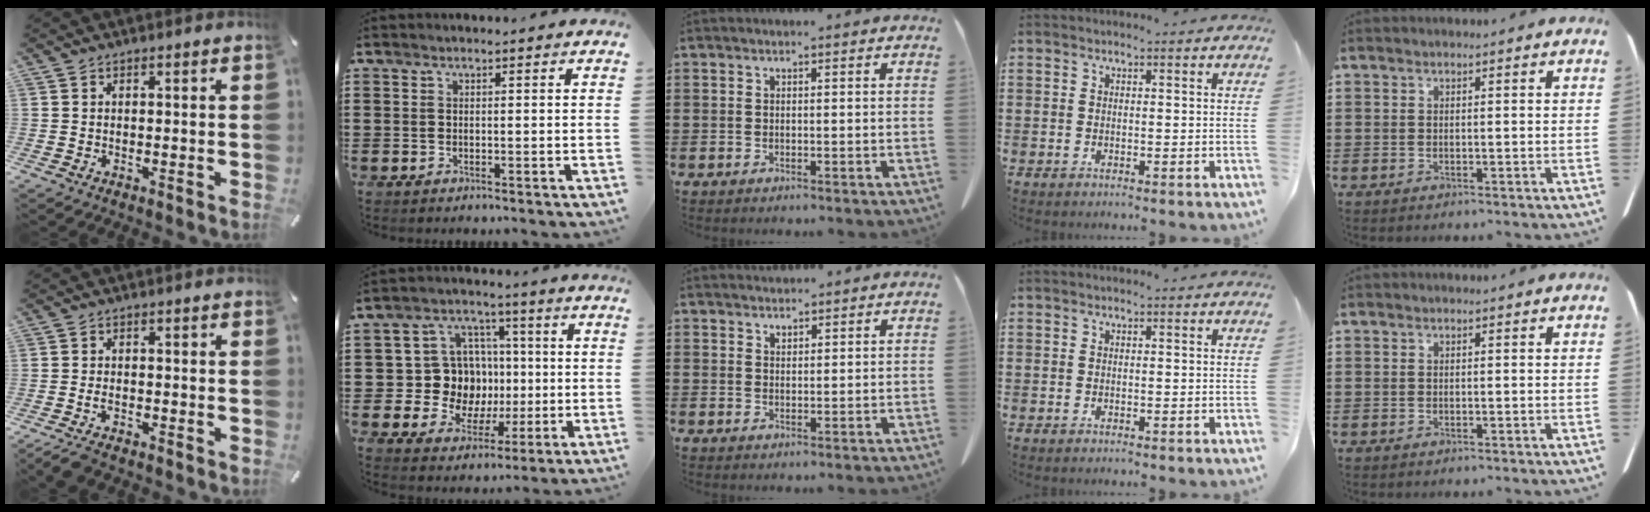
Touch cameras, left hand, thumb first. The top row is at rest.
{"thumb": {"total": 3.0, "force": [-2.1, 1.2, 1.8], "torque": [-0.051, 0.004, -0.046]}, "index": {"total": 10.8, "force": [0.6, 10.3, 3.2], "torque": [-0.104, 0.007, 0.025]}, "middle": {"total": 1.7, "force": [1.7, 0.5, 0.0], "torque": [-0.003, 0.002, 0.033]}}